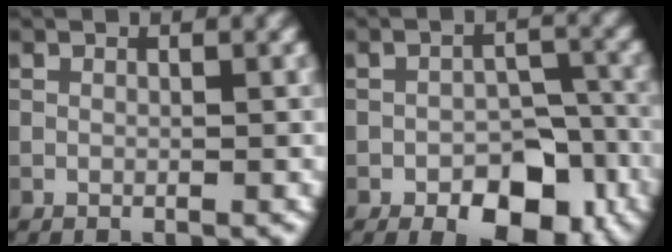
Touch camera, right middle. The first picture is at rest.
{"total": 8.0, "force": [-4.4, 4.3, 5.1], "torque": [-0.056, -0.002, -0.063]}